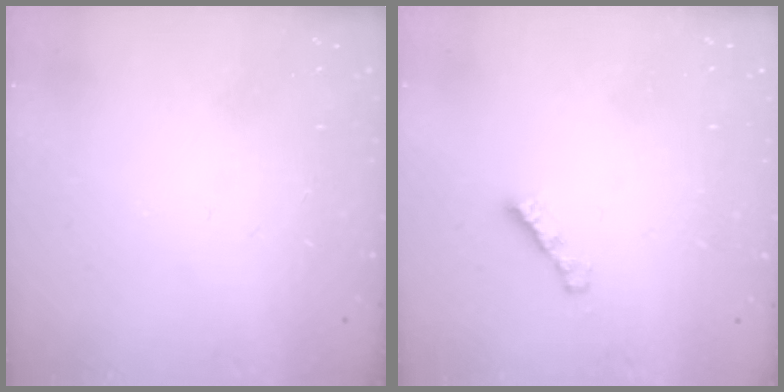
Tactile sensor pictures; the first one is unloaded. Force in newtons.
{"total": 2.7, "press": 2.7, "slide": 0.3}